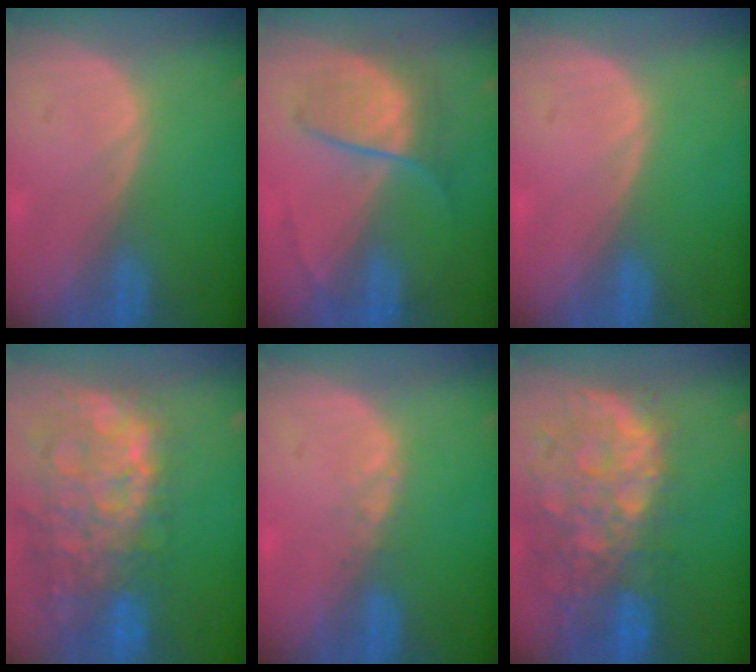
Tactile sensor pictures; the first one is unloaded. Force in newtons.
{"total": 6.3, "press": 6.3, "slide": 0.6}
{"total": 0.0}
{"total": 14.3, "press": 11.6, "slide": 8.3}
{"total": 1.0, "press": 1.0, "slide": 0.2}
{"total": 13.3, "press": 10.9, "slide": 7.6}